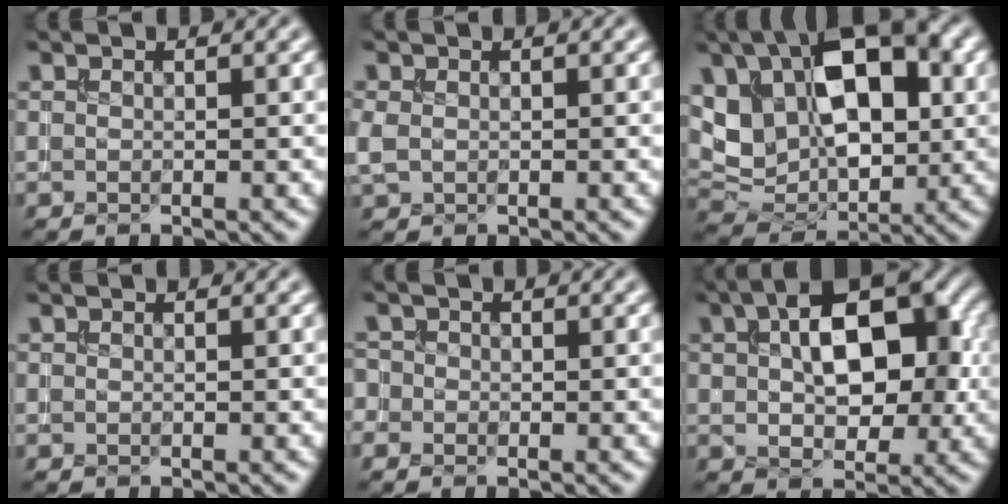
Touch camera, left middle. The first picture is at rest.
{"total": 1.5, "force": [0.0, 1.2, 0.9], "torque": [-0.026, 0.000, 0.000]}
{"total": 12.4, "force": [3.2, 7.6, 9.3], "torque": [-0.165, 0.003, 0.060]}
{"total": 0.0}
{"total": 1.1, "force": [-0.5, 1.0, 0.2], "torque": [-0.001, 0.000, -0.015]}
{"total": 9.8, "force": [1.9, 5.5, 7.9], "torque": [-0.116, 0.017, 0.023]}